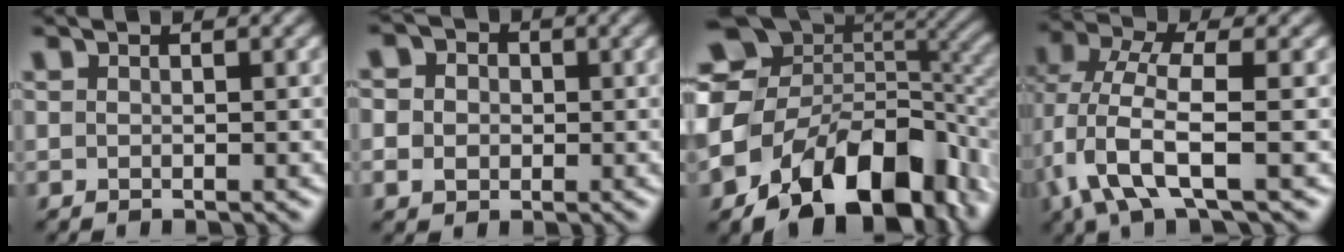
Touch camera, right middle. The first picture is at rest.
{"total": 6.3, "force": [2.1, 5.1, 3.0], "torque": [-0.059, 0.030, 0.001]}
{"total": 16.8, "force": [-5.2, 10.9, 11.7], "torque": [-0.195, -0.019, -0.072]}
{"total": 6.4, "force": [-2.0, 2.4, 5.6], "torque": [-0.130, 0.004, -0.046]}